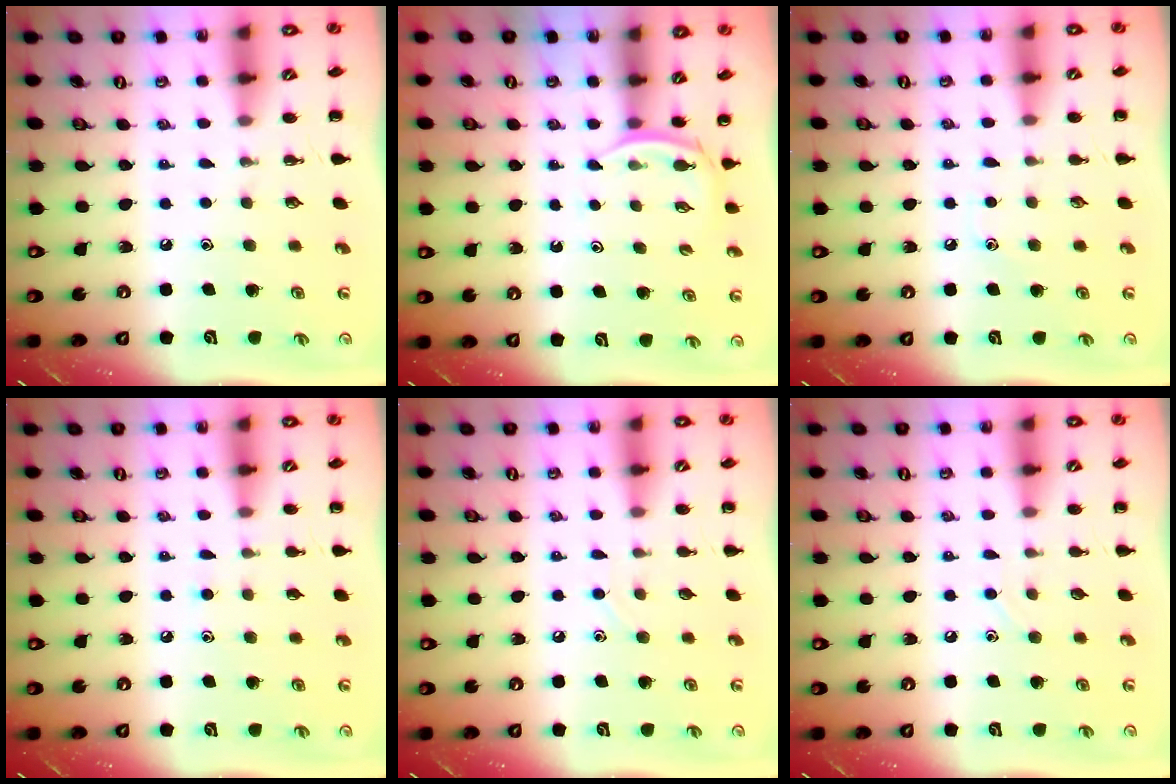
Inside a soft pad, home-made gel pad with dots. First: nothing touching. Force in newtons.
{"total": 2.6, "press": 2.5, "slide": 0.8}
{"total": 5.7, "press": 5.3, "slide": 2.0}
{"total": 6.6, "press": 6.4, "slide": 1.8}
{"total": 2.0, "press": 2.0, "slide": 0.6}
{"total": 2.0, "press": 2.0, "slide": 0.6}